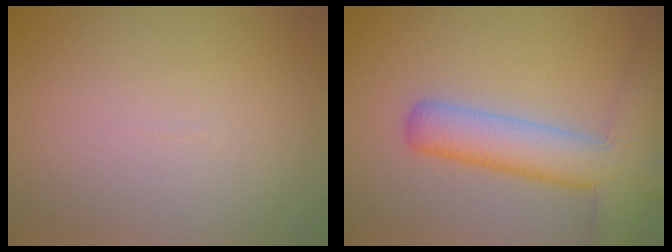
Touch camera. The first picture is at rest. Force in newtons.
{"total": 7.6, "press": 7.6, "slide": 0.4}